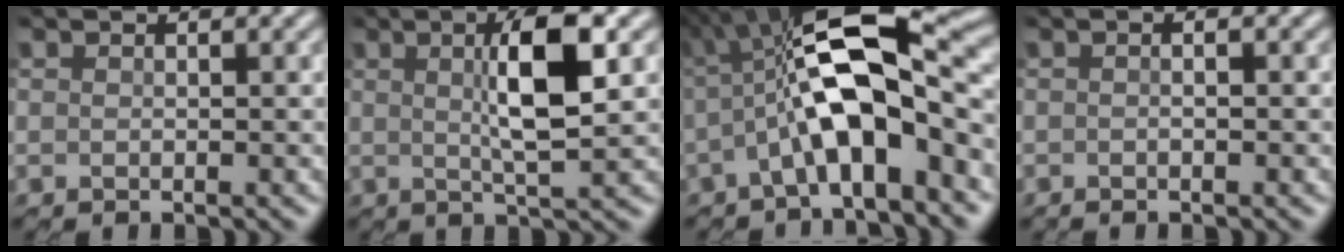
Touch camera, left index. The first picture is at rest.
{"total": 5.9, "force": [1.4, 0.9, 5.7], "torque": [-0.096, 0.011, 0.022]}
{"total": 11.7, "force": [-0.5, 4.2, 10.9], "torque": [-0.181, 0.023, -0.021]}
{"total": 0.8, "force": [-0.2, 0.1, 0.7], "torque": [-0.014, 0.003, -0.002]}